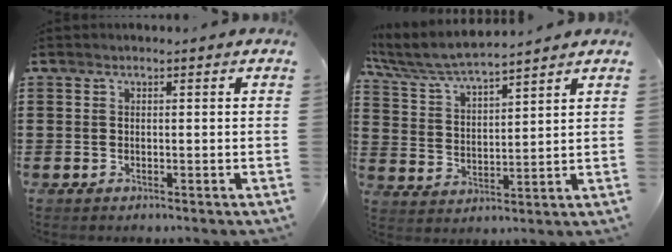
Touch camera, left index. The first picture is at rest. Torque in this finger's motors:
{"motor_torque": [0.38, 0.35, 0.78, 0.21]}